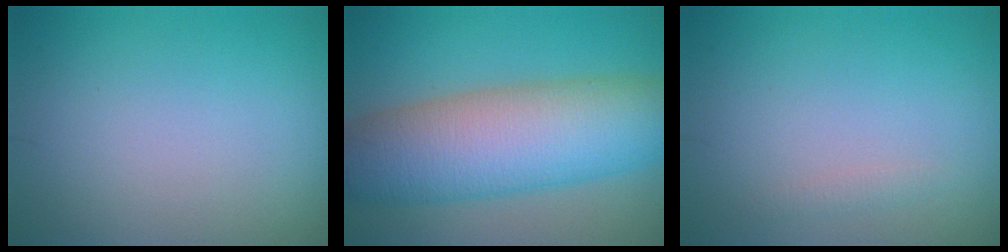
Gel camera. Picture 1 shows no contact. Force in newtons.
{"total": 11.1, "press": 11.1, "slide": 0.6}
{"total": 0.7, "press": 0.7, "slide": 0.0}